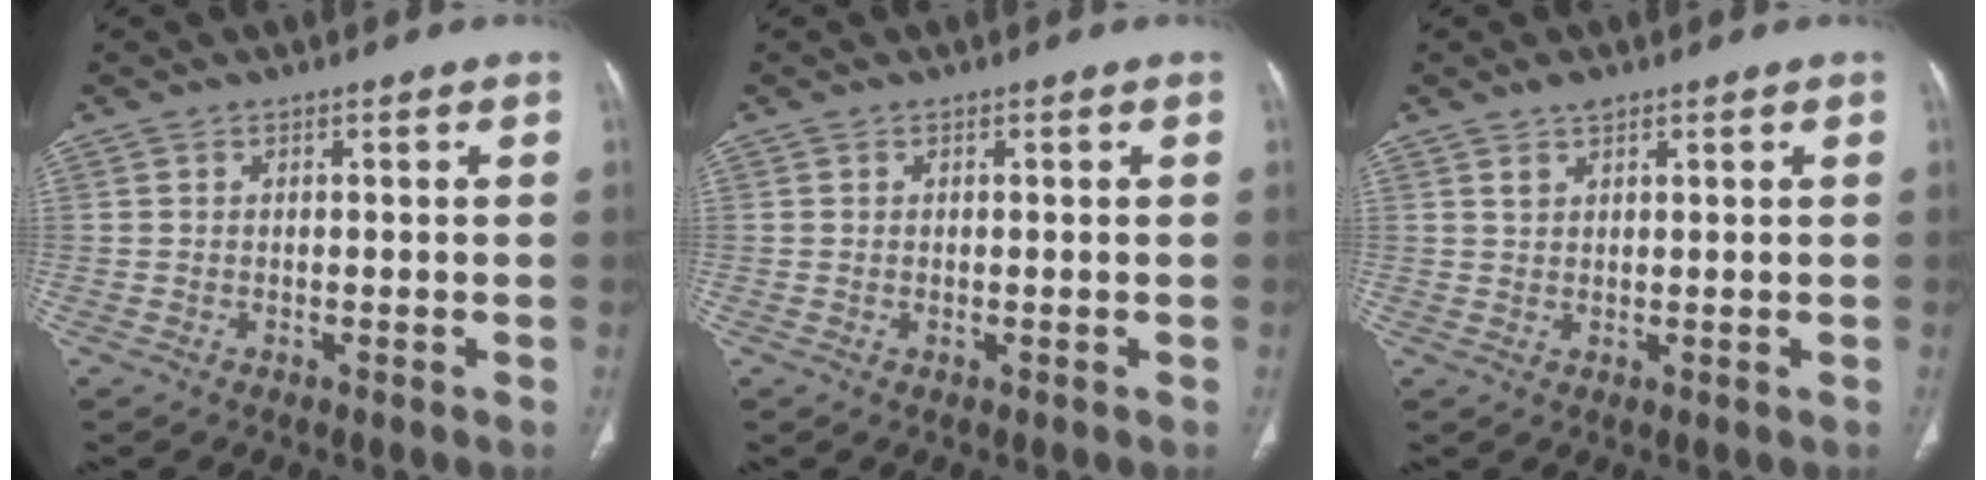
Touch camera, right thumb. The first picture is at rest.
{"total": 0.0}
{"total": 1.9, "force": [1.6, 0.8, 0.8], "torque": [-0.012, -0.009, 0.031]}